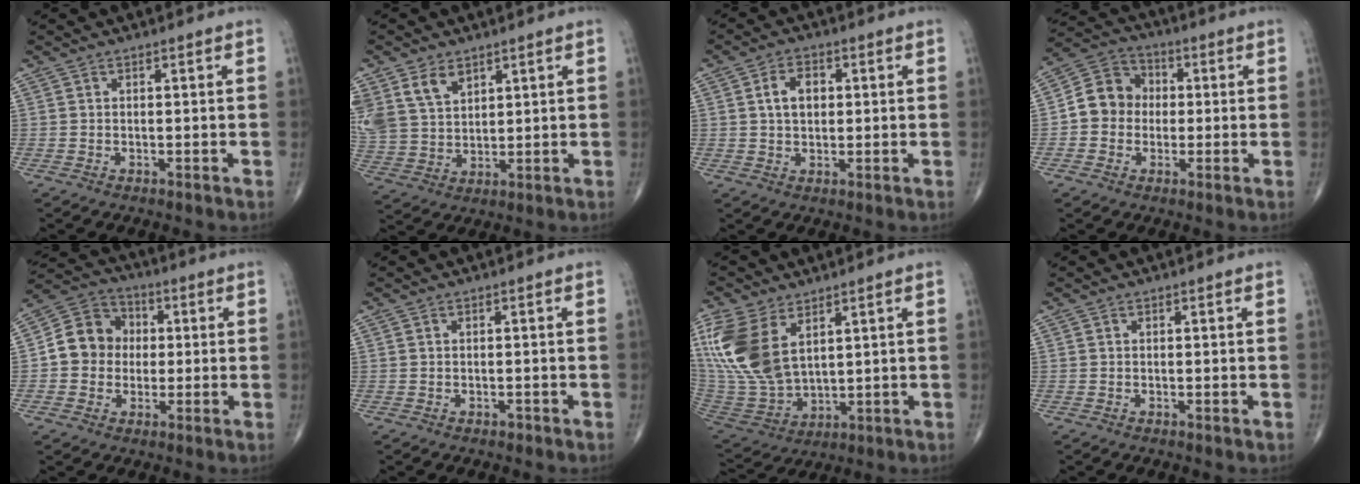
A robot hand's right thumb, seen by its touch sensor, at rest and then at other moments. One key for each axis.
{"total": 10.9, "fx": 5.7, "fy": 7.4, "fz": 5.6, "tx": -0.102, "ty": -0.011, "tz": 0.127}
{"total": 5.5, "fx": 1.1, "fy": 3.8, "fz": 3.9, "tx": -0.056, "ty": 0.008, "tz": 0.016}
{"total": 9.3, "fx": -0.2, "fy": 8.4, "fz": 4.1, "tx": -0.047, "ty": 0.031, "tz": -0.018}
{"total": 10.5, "fx": 0.2, "fy": 9.4, "fz": 4.6, "tx": -0.053, "ty": 0.028, "tz": -0.007}
{"total": 0.5, "fx": -0.4, "fy": 0.3, "fz": 0.2, "tx": 0.002, "ty": 0.001, "tz": -0.008}
{"total": 18.8, "fx": 7.1, "fy": 10.9, "fz": 13.5, "tx": -0.308, "ty": -0.028, "tz": 0.153}
{"total": 0.0}